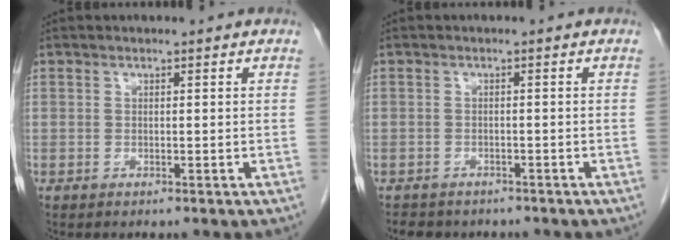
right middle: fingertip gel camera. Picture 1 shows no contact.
{"total": 5.1, "force": [-4.3, 2.5, 1.3], "torque": [-0.021, 0.001, -0.053]}